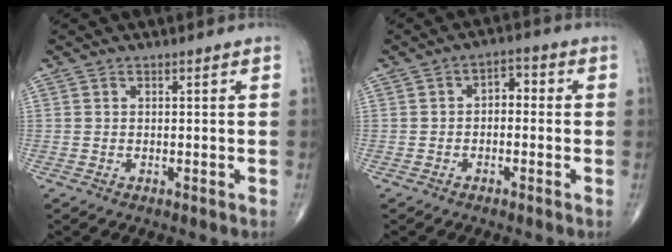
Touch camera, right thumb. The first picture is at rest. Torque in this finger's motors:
{"motor_torque": [-0.08, 0.14, 0.35, -0.08, 0.05]}